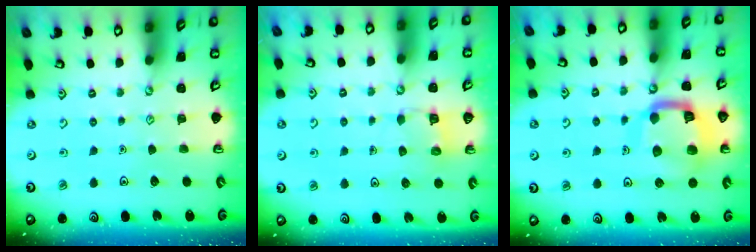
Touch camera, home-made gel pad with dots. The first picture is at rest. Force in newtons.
{"total": 4.2, "press": 4.2, "slide": 0.3}
{"total": 14.0, "press": 14.0, "slide": 1.2}